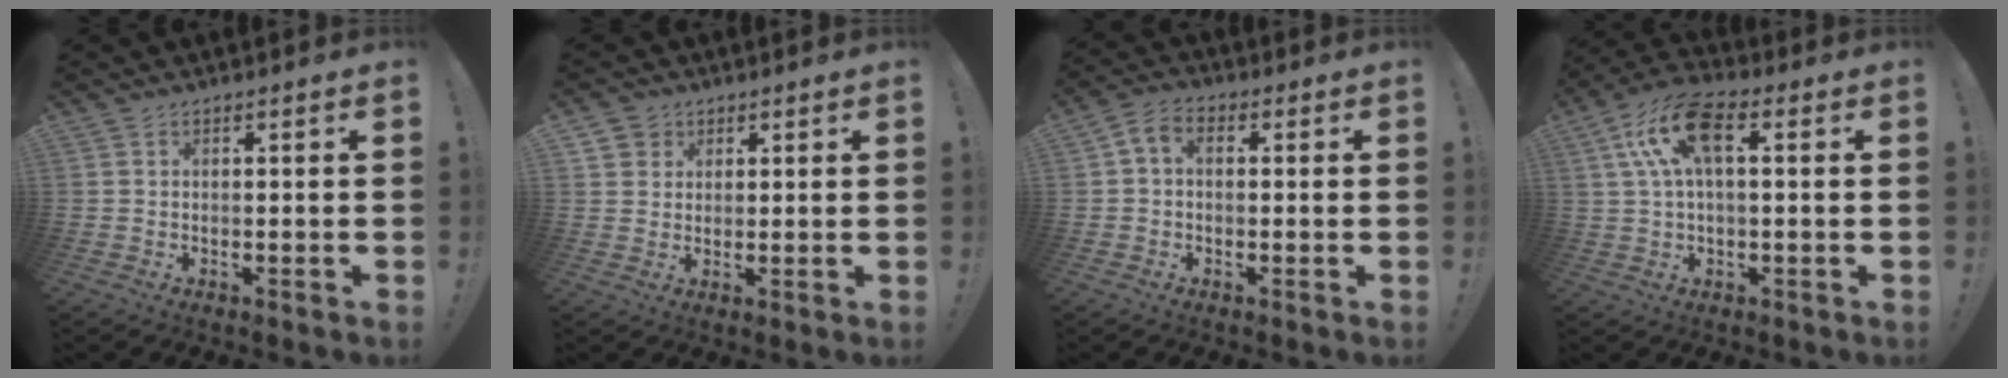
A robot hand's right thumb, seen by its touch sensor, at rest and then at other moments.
{"total": 4.1, "force": [2.0, 3.5, 0.3], "torque": [-0.007, -0.008, 0.039]}
{"total": 4.0, "force": [0.0, 2.9, 2.7], "torque": [-0.051, 0.009, 0.003]}
{"total": 13.1, "force": [3.2, 6.3, 11.0], "torque": [-0.214, 0.010, 0.061]}